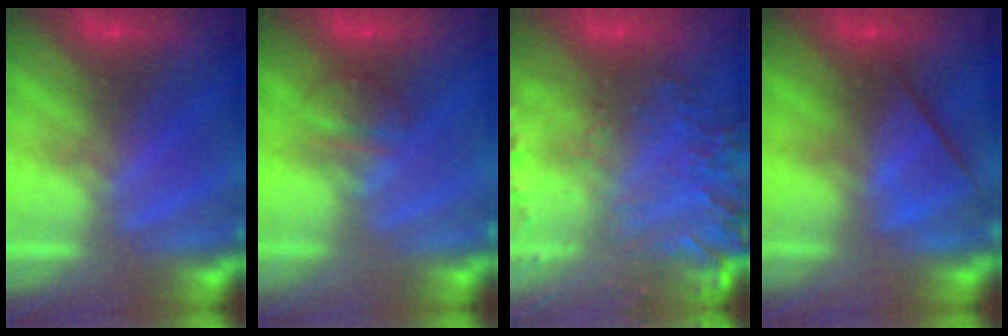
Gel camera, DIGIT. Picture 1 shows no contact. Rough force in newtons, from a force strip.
{"total": 2.4}
{"total": 8.7}
{"total": 2.5}